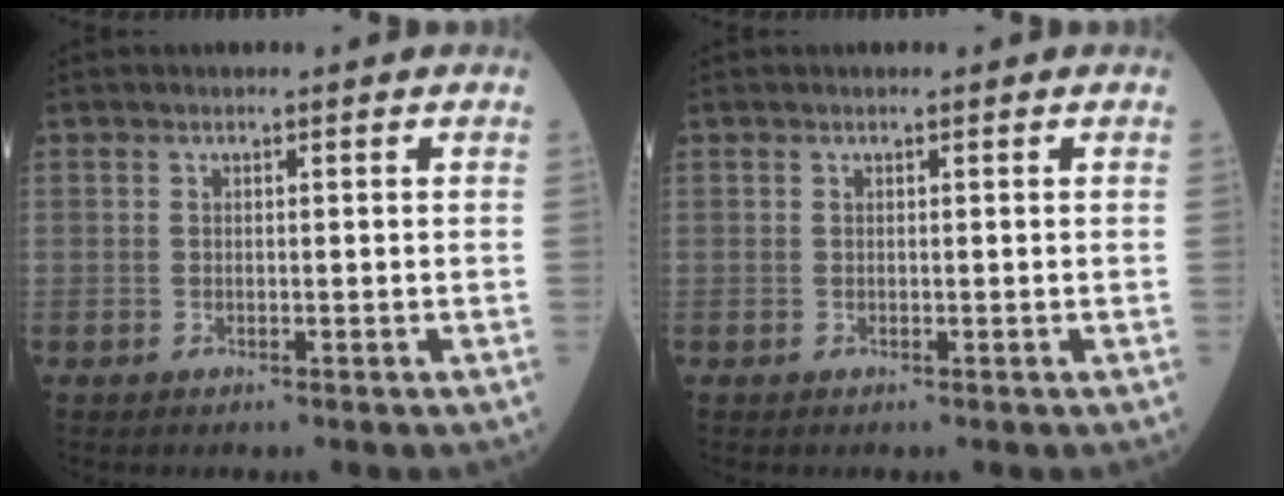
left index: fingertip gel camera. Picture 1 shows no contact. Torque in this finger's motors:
{"motor_torque": [-0.01, 0.01, 0.00, 0.00]}